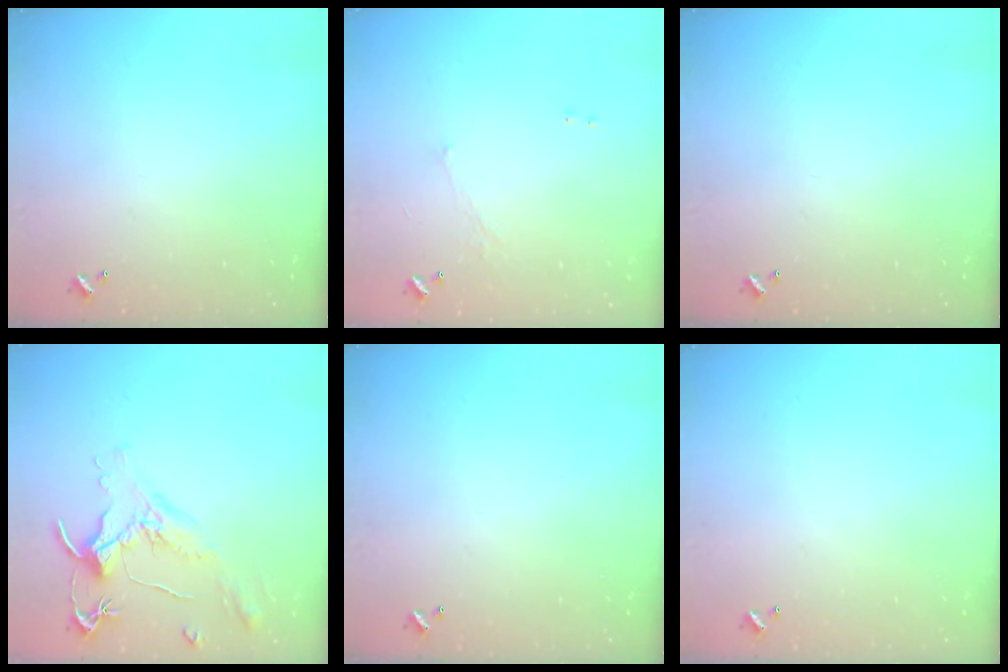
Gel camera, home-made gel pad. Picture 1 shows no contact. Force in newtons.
{"total": 0.6, "press": 0.2, "slide": 0.5}
{"total": 0.0}
{"total": 1.6, "press": 1.5, "slide": 0.7}
{"total": 0.0}
{"total": 0.0}